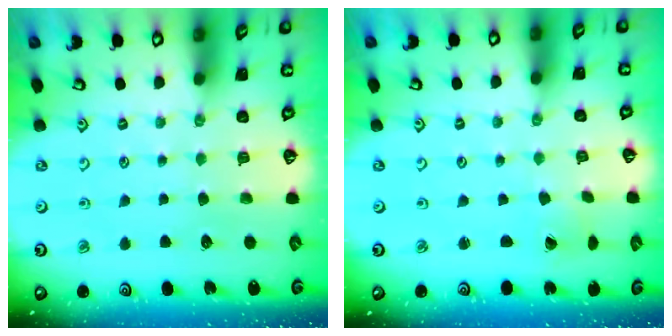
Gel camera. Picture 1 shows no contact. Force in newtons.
{"total": 1.3, "press": 1.2, "slide": 0.4}